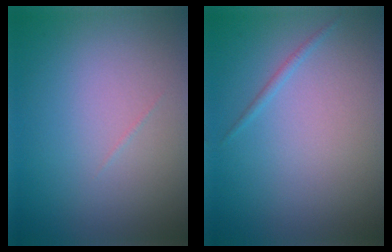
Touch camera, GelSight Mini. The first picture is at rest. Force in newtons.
{"total": 0.7, "press": 0.7, "slide": 0.1}